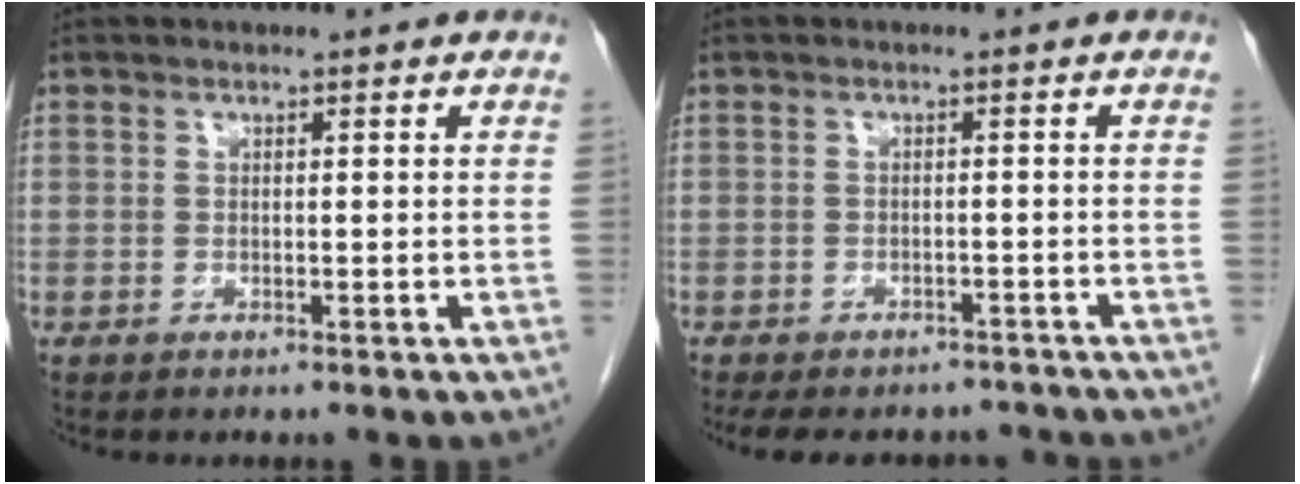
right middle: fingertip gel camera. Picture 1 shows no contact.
{"total": 12.0, "force": [-10.6, 4.4, 3.6], "torque": [-0.072, 0.005, -0.128]}